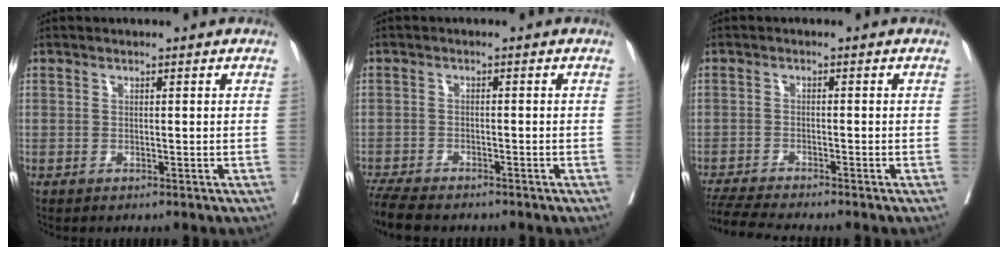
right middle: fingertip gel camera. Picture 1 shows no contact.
{"total": 7.6, "force": [-6.7, 1.7, 3.3], "torque": [-0.054, -0.015, -0.111]}
{"total": 6.8, "force": [-6.4, -0.5, 2.5], "torque": [-0.040, -0.019, -0.109]}